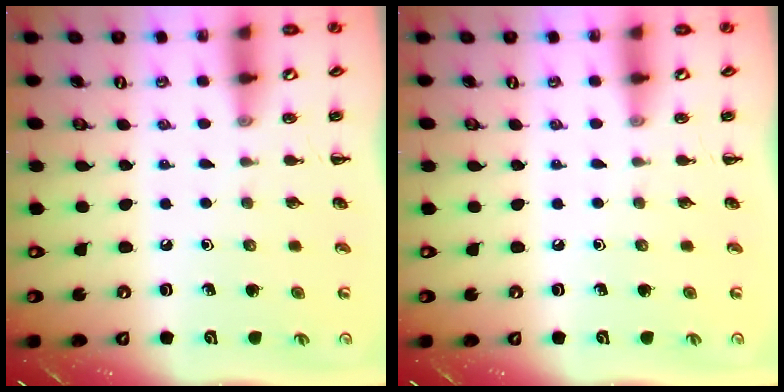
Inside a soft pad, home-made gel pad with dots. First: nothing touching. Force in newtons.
{"total": 0.0}